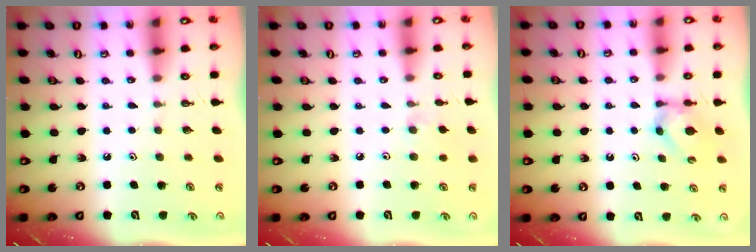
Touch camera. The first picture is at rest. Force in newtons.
{"total": 1.9, "press": 1.9, "slide": 0.5}
{"total": 3.9, "press": 3.8, "slide": 0.8}